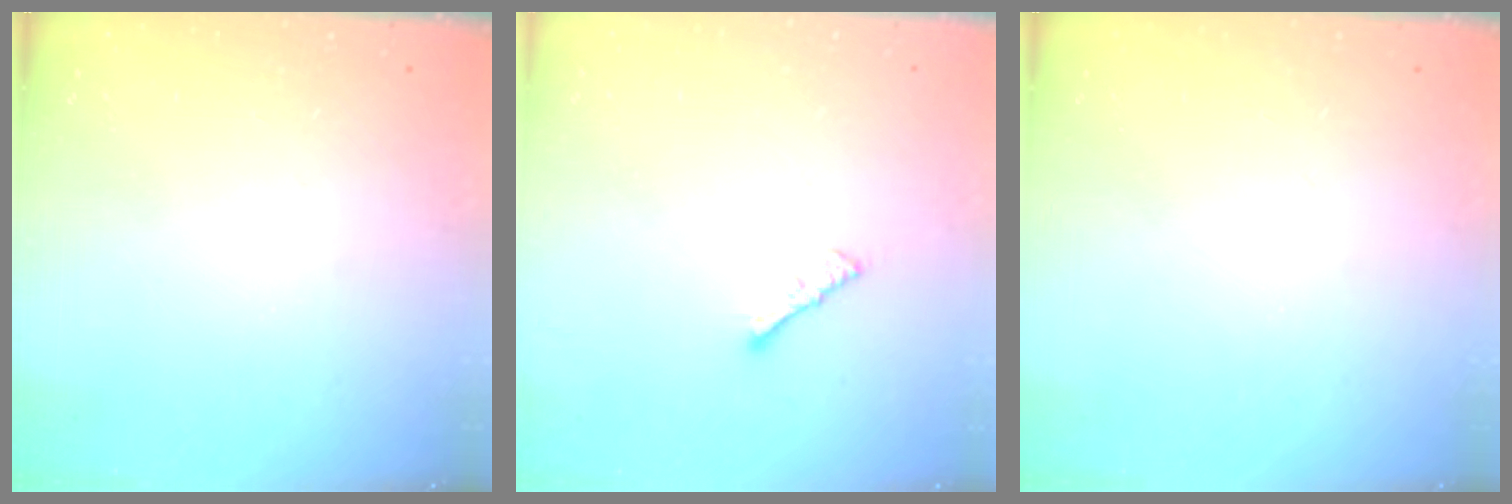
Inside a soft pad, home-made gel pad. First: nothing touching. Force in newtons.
{"total": 1.1, "press": 1.1, "slide": 0.4}
{"total": 0.0}